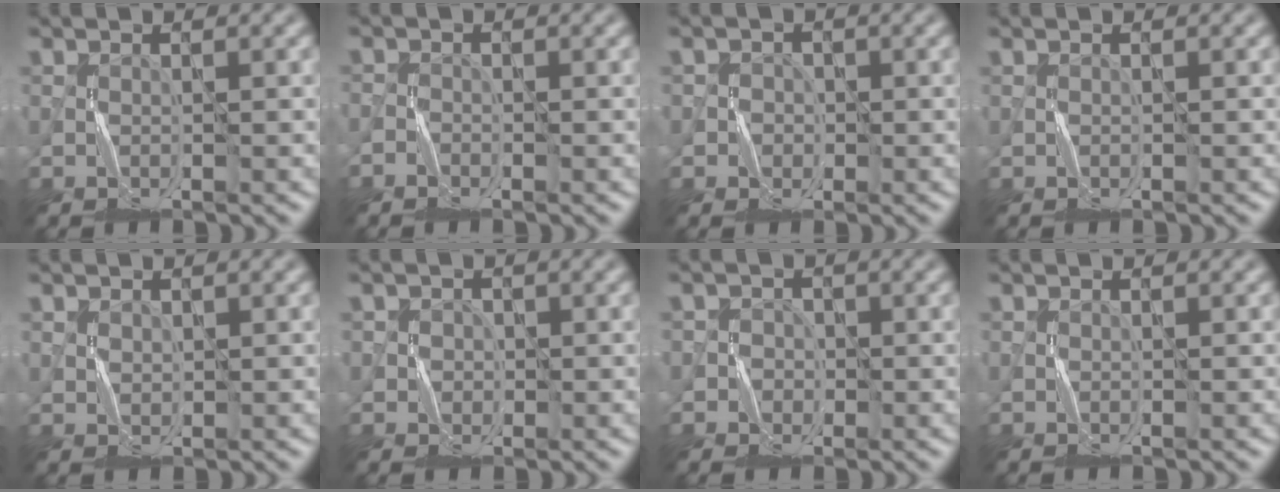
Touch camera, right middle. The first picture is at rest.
{"total": 1.4, "force": [-1.2, 0.8, 0.1], "torque": [-0.004, 0.003, -0.025]}
{"total": 2.0, "force": [0.0, 1.9, -0.3], "torque": [0.015, 0.000, -0.004]}
{"total": 0.0}
{"total": 0.8, "force": [0.5, 0.7, 0.0], "torque": [-0.006, -0.001, 0.015]}
{"total": 1.9, "force": [0.5, 1.8, -0.1], "torque": [0.000, 0.002, 0.007]}
{"total": 2.1, "force": [-0.4, 2.0, -0.4], "torque": [0.022, 0.006, -0.013]}
{"total": 0.0}